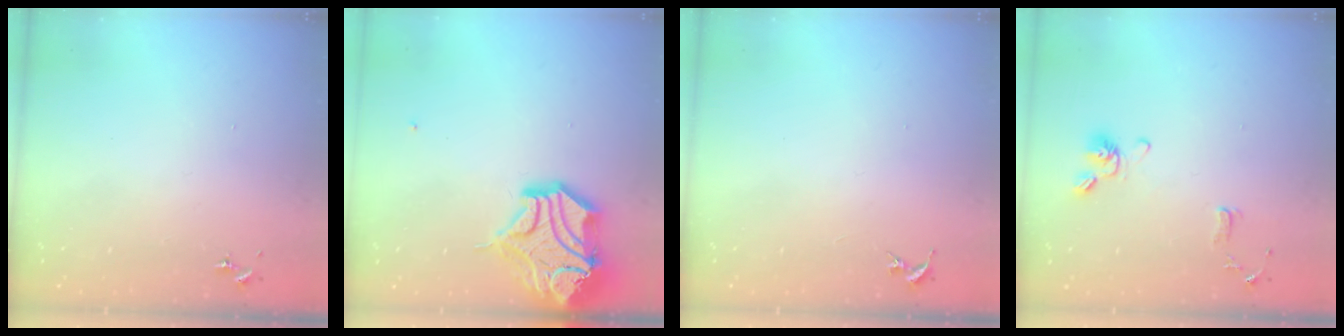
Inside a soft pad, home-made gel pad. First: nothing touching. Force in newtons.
{"total": 18.1, "press": 17.9, "slide": 2.5}
{"total": 0.0}
{"total": 10.8, "press": 10.6, "slide": 1.9}